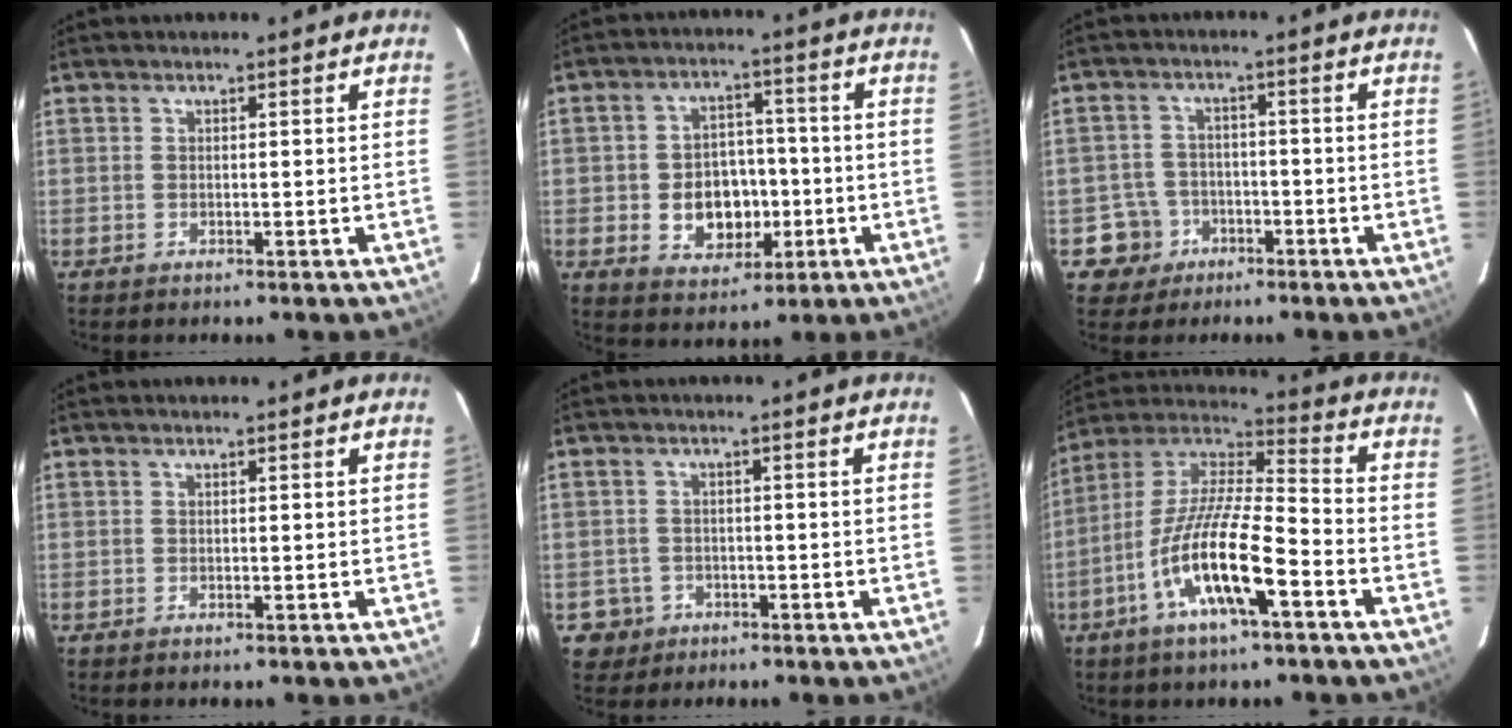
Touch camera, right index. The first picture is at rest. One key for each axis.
{"total": 9.9, "fx": -2.2, "fy": 7.8, "fz": 5.6, "tx": -0.123, "ty": 0.010, "tz": -0.017}
{"total": 5.6, "fx": -2.7, "fy": 4.9, "fz": 0.1, "tx": -0.016, "ty": 0.023, "tz": -0.044}
{"total": 0.0}
{"total": 4.2, "fx": -1.7, "fy": 3.8, "fz": 0.3, "tx": -0.020, "ty": 0.014, "tz": -0.023}
{"total": 15.8, "fx": -7.1, "fy": 3.2, "fz": 13.8, "tx": -0.267, "ty": -0.014, "tz": -0.141}